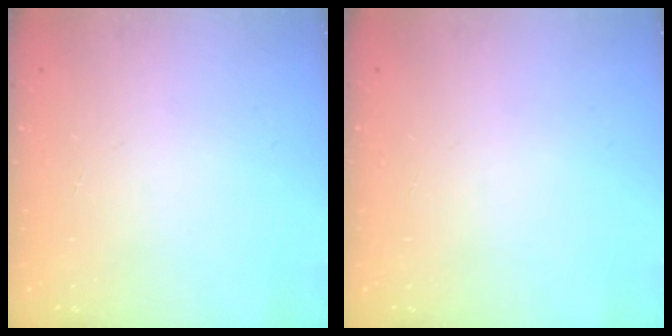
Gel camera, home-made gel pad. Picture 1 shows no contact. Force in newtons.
{"total": 0.0}